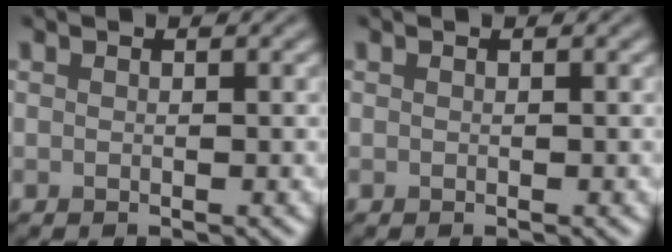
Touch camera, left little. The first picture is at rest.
{"total": 0.0}